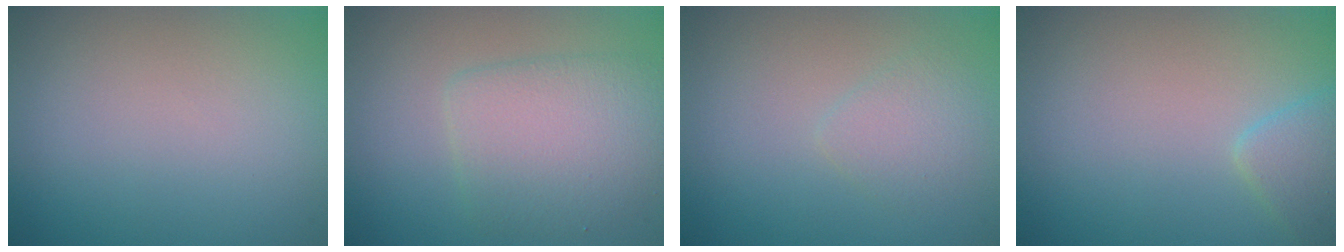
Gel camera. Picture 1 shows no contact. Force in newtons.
{"total": 4.6, "press": 4.6, "slide": 0.1}
{"total": 1.7, "press": 1.7, "slide": 0.1}
{"total": 2.1, "press": 2.1, "slide": 0.1}